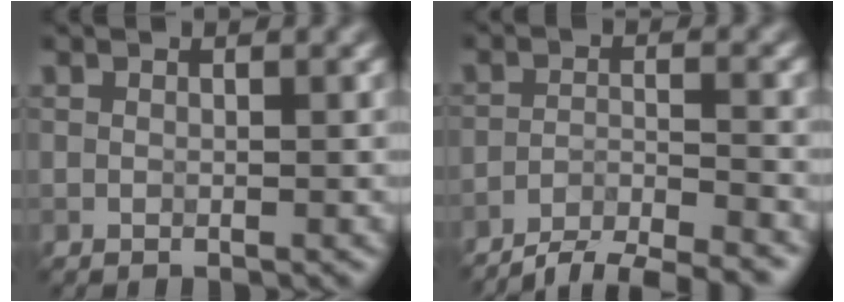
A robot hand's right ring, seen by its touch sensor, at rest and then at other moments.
{"total": 5.8, "force": [-5.2, 1.0, 2.4], "torque": [-0.042, -0.005, -0.088]}